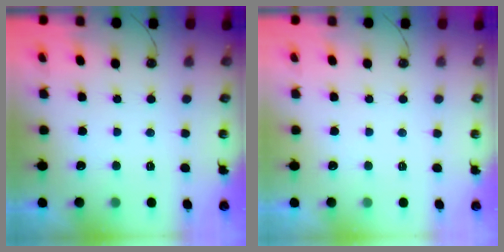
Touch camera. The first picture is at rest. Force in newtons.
{"total": 0.0}